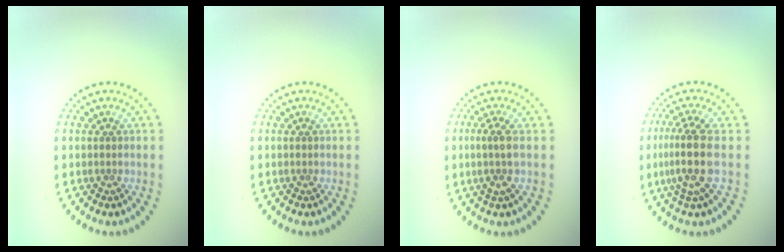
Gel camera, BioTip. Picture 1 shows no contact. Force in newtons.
{"total": 0.0}
{"total": 2.2, "press": 1.8, "slide": 1.3}
{"total": 3.9, "press": 3.0, "slide": 2.4}